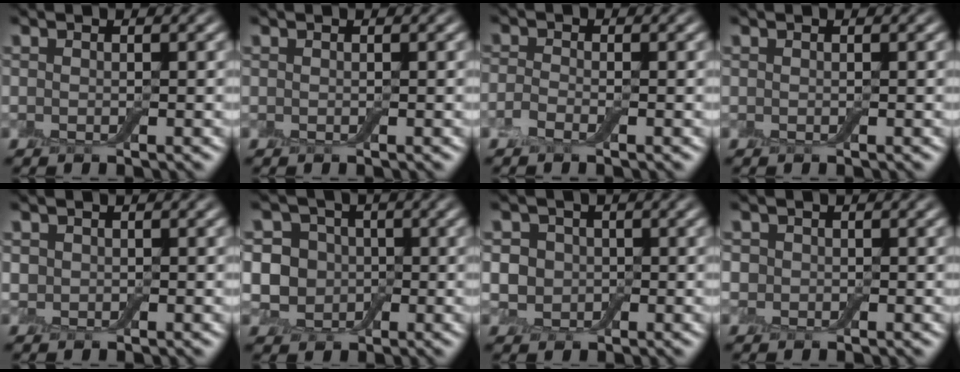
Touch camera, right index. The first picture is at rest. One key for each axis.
{"total": 0.0}
{"total": 1.5, "fx": -0.9, "fy": 0.7, "fz": 1.0, "tx": -0.025, "ty": 0.000, "tz": -0.023}
{"total": 0.0}
{"total": 1.1, "fx": 0.1, "fy": 1.1, "fz": 0.2, "tx": 0.000, "ty": 0.000, "tz": -0.003}
{"total": 7.8, "fx": -0.1, "fy": 7.2, "fz": 3.1, "tx": -0.064, "ty": 0.033, "tz": -0.039}
{"total": 4.5, "fx": 0.1, "fy": 4.1, "fz": 1.8, "tx": -0.021, "ty": 0.017, "tz": -0.022}
{"total": 1.7, "fx": 0.0, "fy": 1.7, "fz": 0.4, "tx": -0.003, "ty": 0.002, "tz": -0.006}